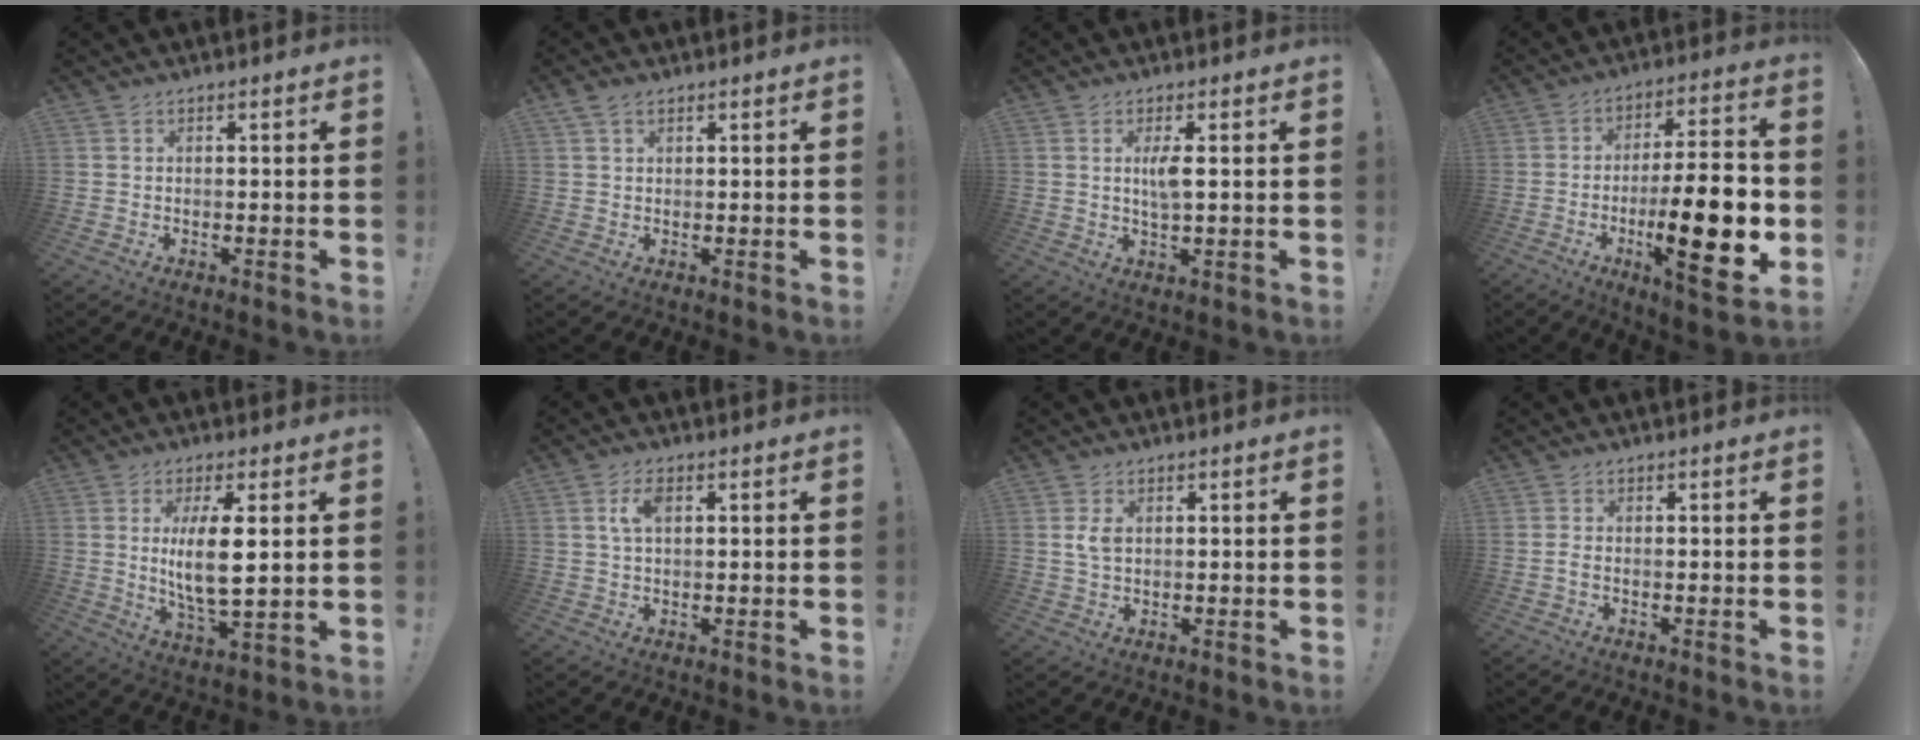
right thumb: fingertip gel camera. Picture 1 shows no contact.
{"total": 2.7, "force": [1.6, 1.7, 1.4], "torque": [-0.021, -0.001, 0.030]}
{"total": 4.5, "force": [0.9, 0.9, 4.3], "torque": [-0.078, -0.003, 0.012]}
{"total": 22.6, "force": [-5.2, 6.3, 21.0], "torque": [-0.333, 0.012, -0.077]}
{"total": 11.3, "force": [1.9, 3.2, 10.6], "torque": [-0.213, -0.018, 0.025]}
{"total": 4.5, "force": [1.3, 2.3, 3.6], "torque": [-0.074, 0.009, 0.022]}
{"total": 3.6, "force": [0.9, 2.2, 2.7], "torque": [-0.044, -0.004, 0.012]}
{"total": 1.4, "force": [-0.7, 0.1, 1.2], "torque": [-0.022, 0.003, -0.013]}